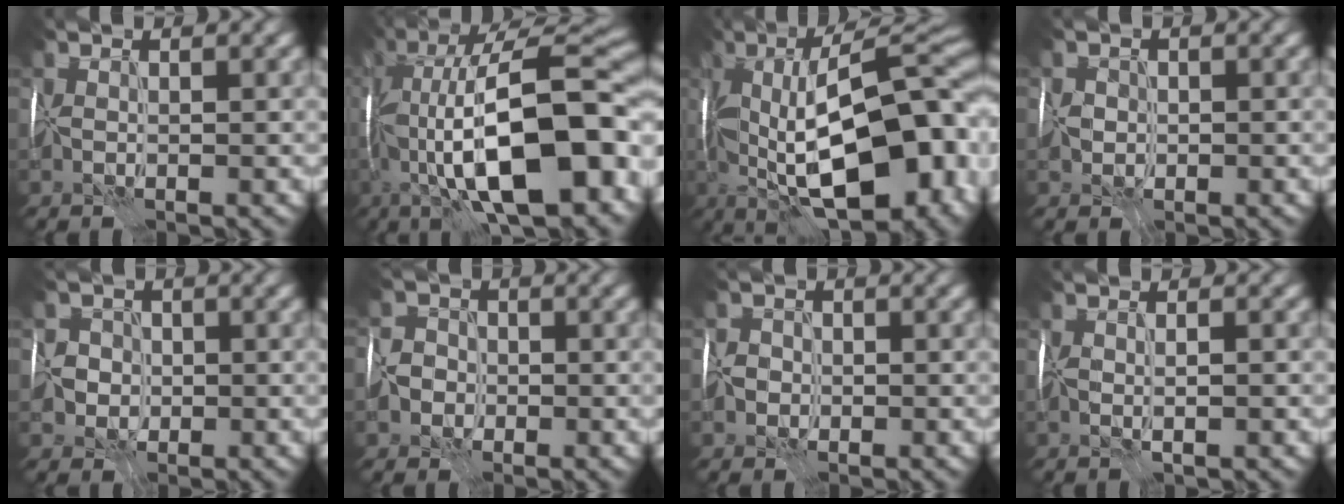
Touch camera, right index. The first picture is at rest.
{"total": 17.1, "force": [-4.0, 6.1, 15.5], "torque": [-0.235, 0.017, -0.072]}
{"total": 18.6, "force": [-4.0, 8.0, 16.4], "torque": [-0.214, -0.001, -0.060]}
{"total": 2.4, "force": [-0.8, 2.1, 1.0], "torque": [-0.015, 0.006, -0.011]}
{"total": 4.2, "force": [-1.2, 3.8, 1.3], "torque": [0.000, 0.022, -0.042]}
{"total": 5.5, "force": [-2.5, 4.6, 1.9], "torque": [-0.020, -0.001, -0.074]}
{"total": 2.4, "force": [-1.3, 2.0, 0.6], "torque": [0.004, 0.003, -0.032]}
{"total": 1.3, "force": [-0.9, 0.0, 0.9], "torque": [-0.017, -0.003, -0.017]}